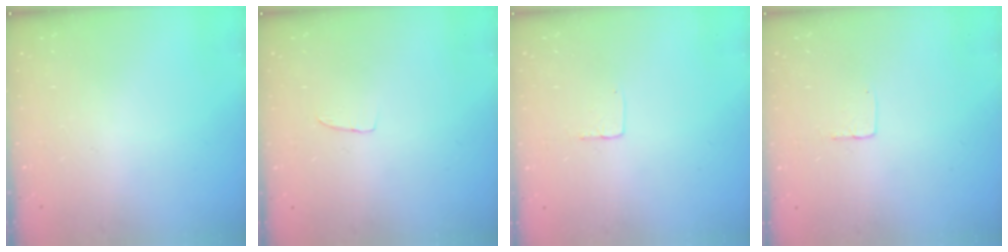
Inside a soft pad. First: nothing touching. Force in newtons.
{"total": 3.5, "press": 3.5, "slide": 0.2}
{"total": 2.7, "press": 2.7, "slide": 0.1}
{"total": 2.7, "press": 2.7, "slide": 0.1}